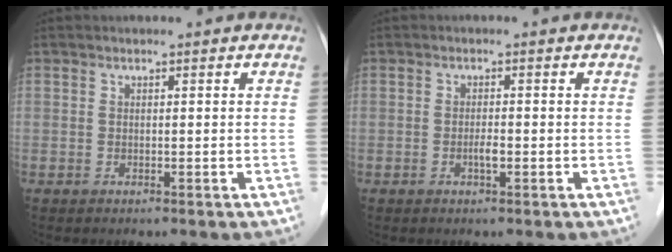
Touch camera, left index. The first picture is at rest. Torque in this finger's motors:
{"motor_torque": [0.34, 0.24, 0.02, 0.00]}